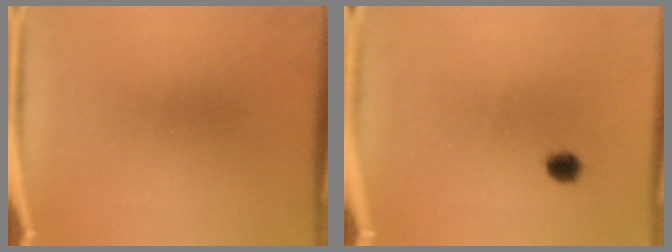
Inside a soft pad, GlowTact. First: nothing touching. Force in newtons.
{"total": 2.4}